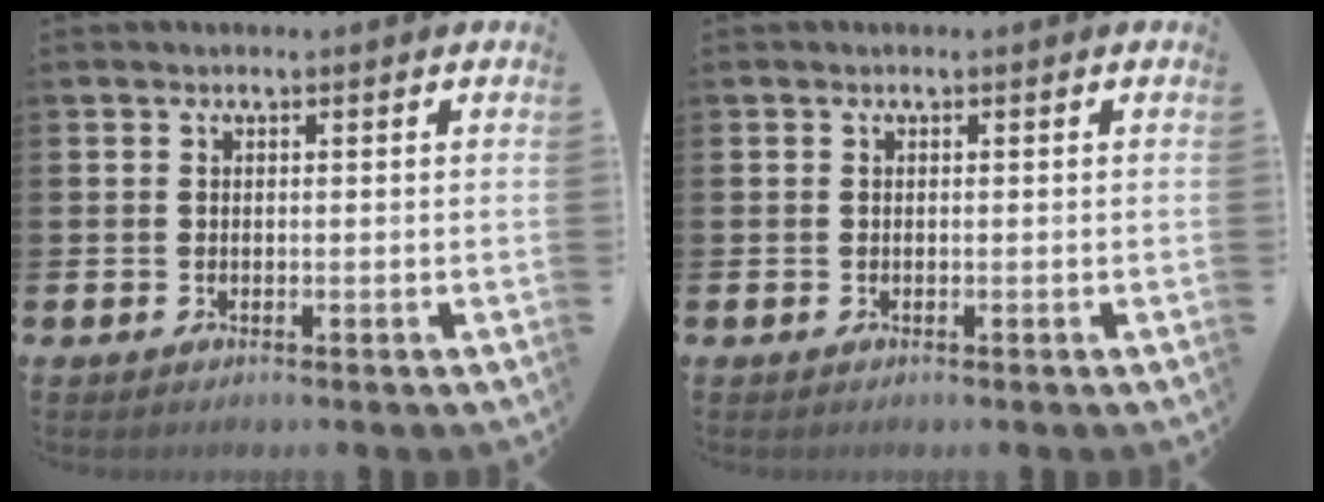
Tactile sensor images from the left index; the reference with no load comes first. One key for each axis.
{"total": 0.0}